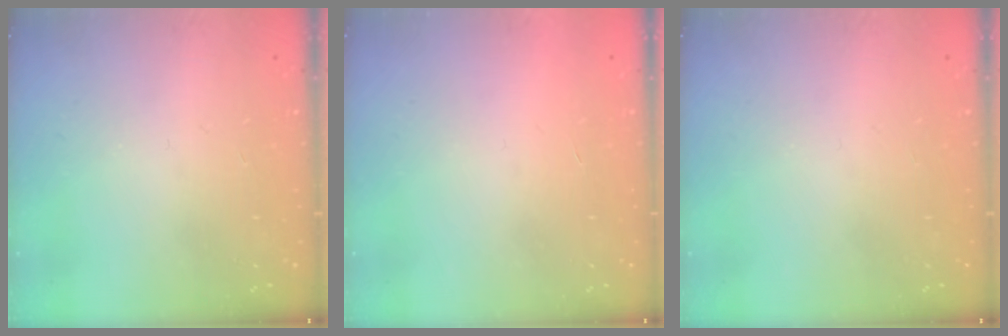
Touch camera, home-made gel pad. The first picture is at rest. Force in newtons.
{"total": 1.7, "press": 1.7, "slide": 0.1}
{"total": 0.0}